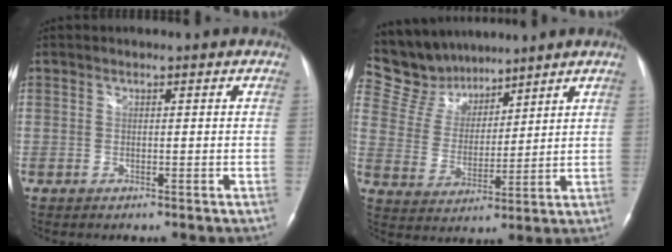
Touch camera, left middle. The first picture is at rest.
{"total": 9.7, "force": [8.9, 3.7, 0.5], "torque": [-0.027, 0.018, 0.186]}